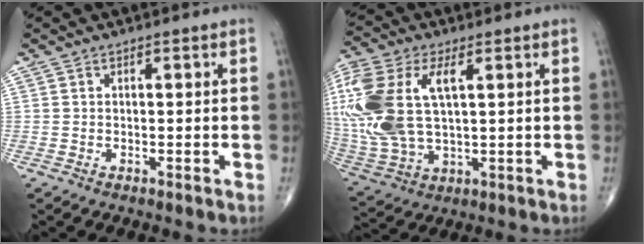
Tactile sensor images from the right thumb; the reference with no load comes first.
{"total": 21.4, "force": [4.6, 11.1, 17.7], "torque": [-0.433, 0.003, 0.090]}